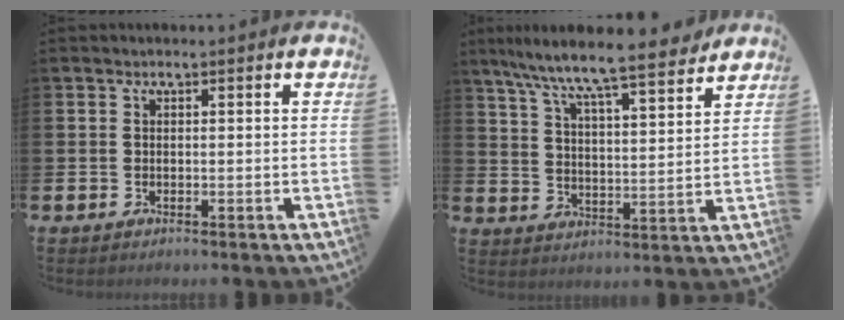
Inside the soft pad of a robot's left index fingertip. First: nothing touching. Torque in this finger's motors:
{"motor_torque": [0.60, -0.73, 1.05, 0.21]}